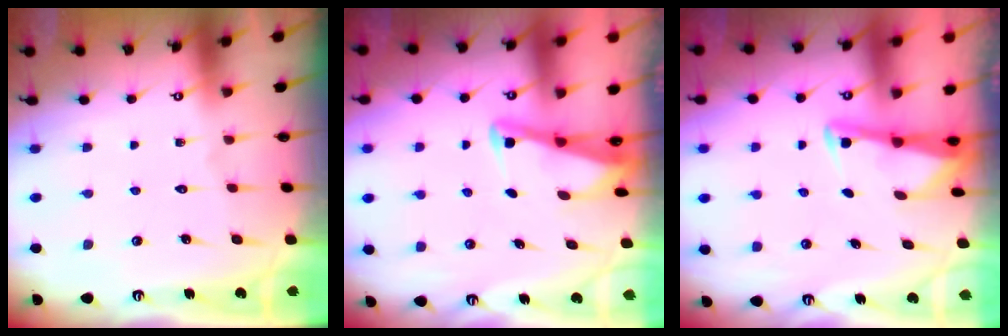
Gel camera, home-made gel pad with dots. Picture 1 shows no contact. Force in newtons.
{"total": 2.7, "press": 2.7, "slide": 0.3}
{"total": 3.3, "press": 3.3, "slide": 0.3}